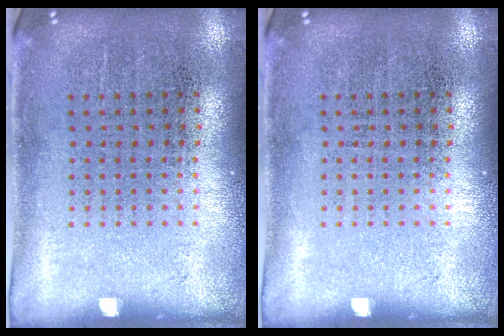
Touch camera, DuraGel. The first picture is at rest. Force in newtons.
{"total": 0.0}